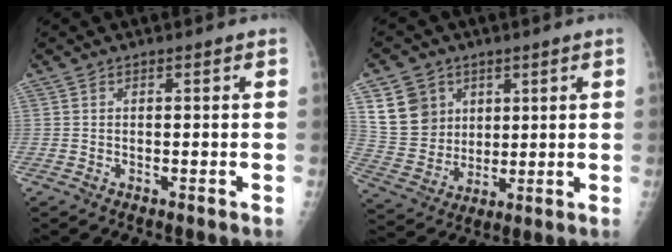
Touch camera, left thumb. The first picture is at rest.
{"total": 11.8, "force": [4.9, 9.9, 3.9], "torque": [-0.047, -0.019, 0.107]}